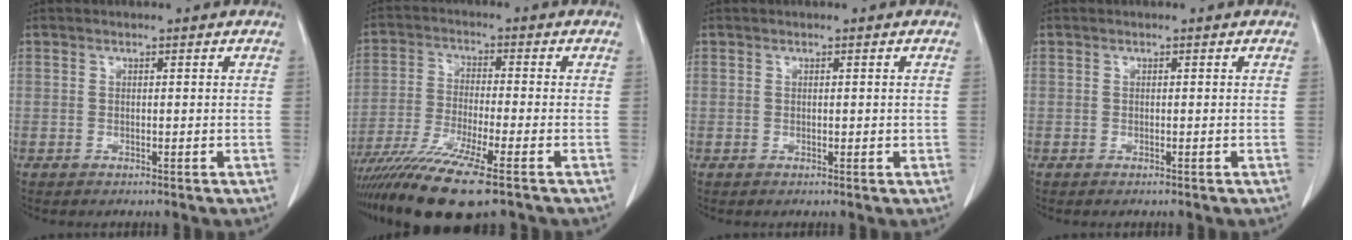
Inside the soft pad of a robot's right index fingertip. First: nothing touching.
{"total": 12.9, "force": [-9.1, 0.4, 9.1], "torque": [-0.172, -0.031, -0.159]}
{"total": 0.9, "force": [0.0, 0.6, 0.7], "torque": [-0.008, 0.000, 0.002]}
{"total": 0.0}